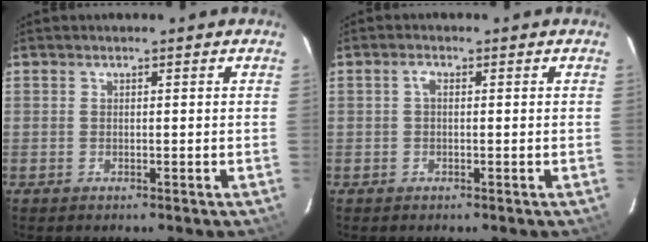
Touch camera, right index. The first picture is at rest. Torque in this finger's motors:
{"motor_torque": [0.30, -0.09, 0.12, 0.04]}